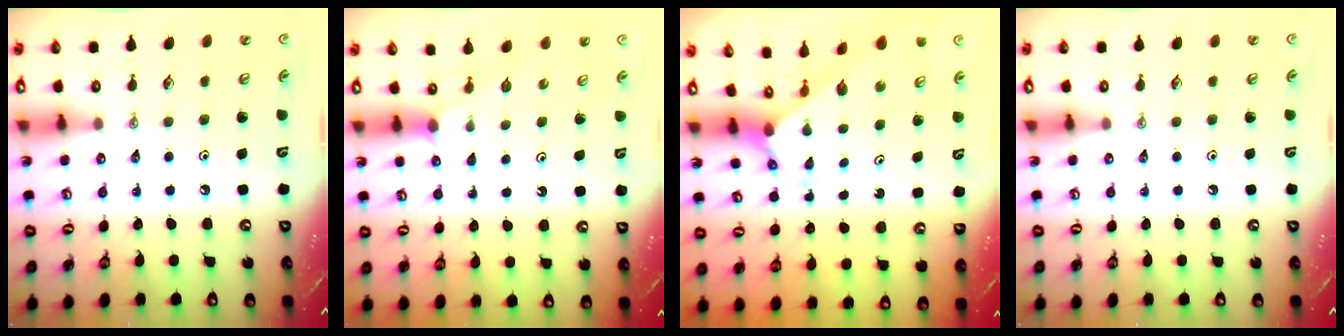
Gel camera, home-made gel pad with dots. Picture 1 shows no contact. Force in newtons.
{"total": 1.7, "press": 1.7, "slide": 0.3}
{"total": 2.6, "press": 2.6, "slide": 0.2}
{"total": 0.0}